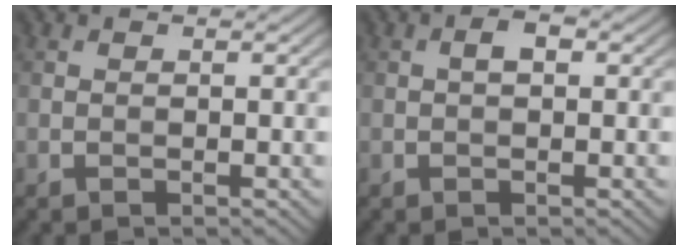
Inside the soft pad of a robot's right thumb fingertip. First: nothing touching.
{"total": 1.7, "force": [0.3, 0.8, 1.4], "torque": [-0.023, 0.006, 0.001]}